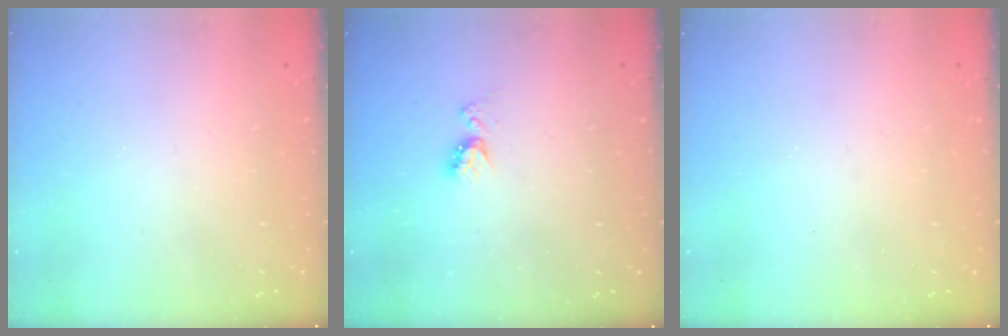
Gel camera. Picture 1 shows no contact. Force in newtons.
{"total": 5.4, "press": 5.3, "slide": 0.7}
{"total": 0.0}